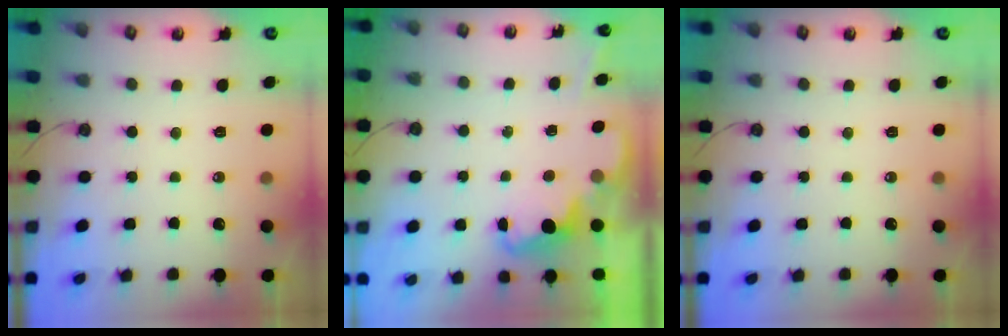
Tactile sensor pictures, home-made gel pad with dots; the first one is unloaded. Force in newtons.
{"total": 2.0, "press": 1.9, "slide": 0.6}
{"total": 0.0}